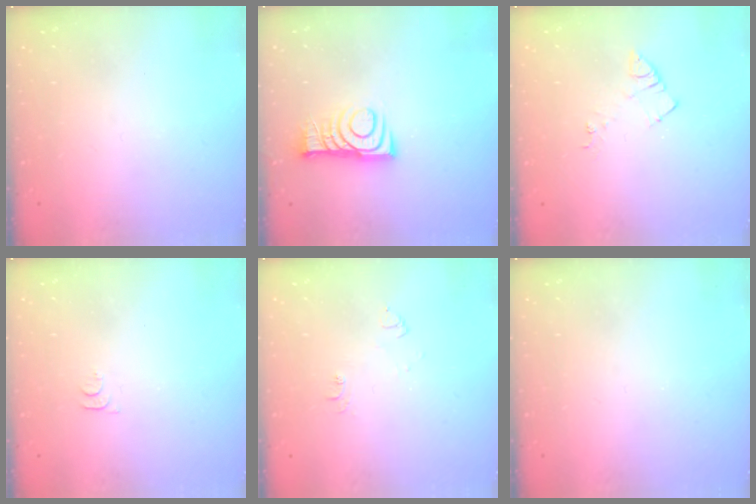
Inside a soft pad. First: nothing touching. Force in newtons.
{"total": 8.7, "press": 8.7, "slide": 0.8}
{"total": 6.2, "press": 6.2, "slide": 0.6}
{"total": 3.6, "press": 3.6, "slide": 0.4}
{"total": 5.1, "press": 5.0, "slide": 0.6}
{"total": 0.0}